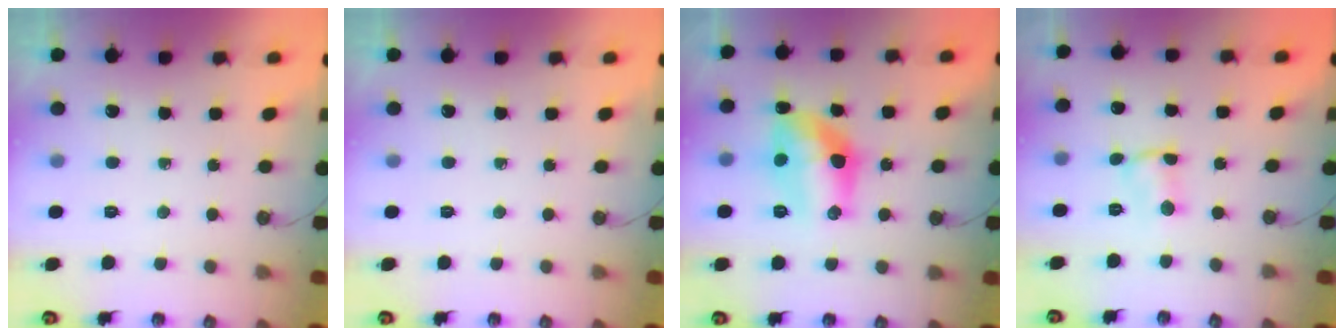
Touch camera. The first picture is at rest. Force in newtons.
{"total": 0.0}
{"total": 13.2, "press": 13.2, "slide": 0.5}
{"total": 1.9, "press": 1.9, "slide": 0.4}